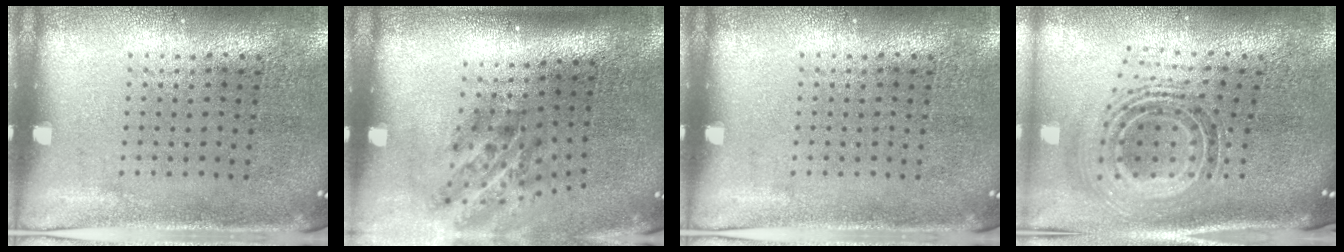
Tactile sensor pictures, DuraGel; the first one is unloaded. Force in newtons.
{"total": 2.0, "press": 1.3, "slide": 1.5}
{"total": 0.0}
{"total": 1.6, "press": 1.3, "slide": 0.9}